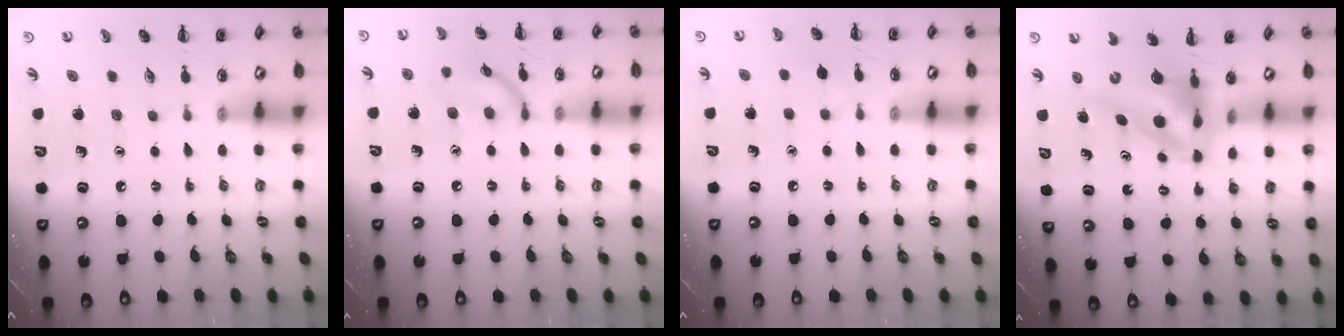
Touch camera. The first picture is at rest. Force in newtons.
{"total": 10.7, "press": 10.7, "slide": 0.5}
{"total": 3.3, "press": 3.0, "slide": 1.4}
{"total": 8.7, "press": 8.3, "slide": 2.6}